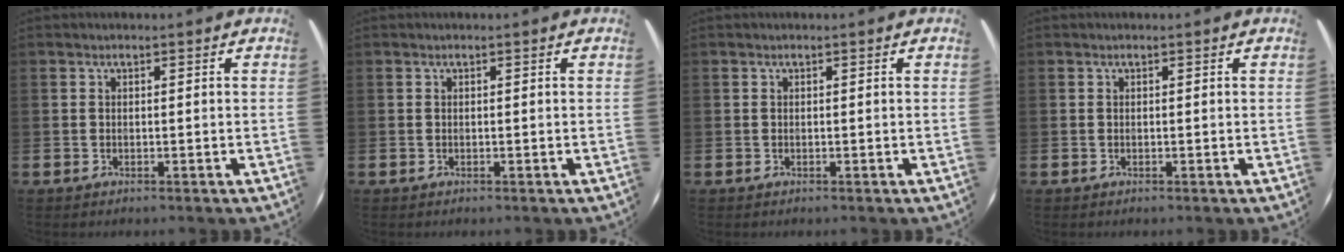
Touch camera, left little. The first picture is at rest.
{"total": 0.0}
{"total": 0.0}
{"total": 0.0}